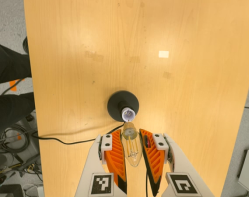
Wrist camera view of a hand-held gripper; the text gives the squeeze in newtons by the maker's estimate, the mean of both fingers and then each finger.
{"total": 20.6, "left": 22.5, "right": 18.7}